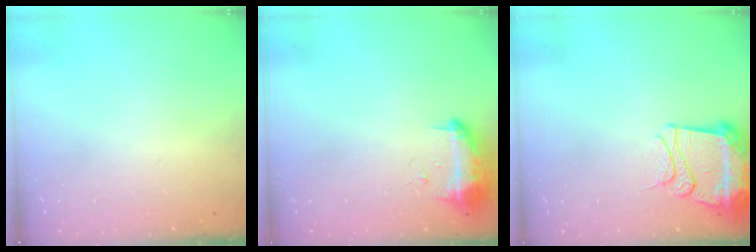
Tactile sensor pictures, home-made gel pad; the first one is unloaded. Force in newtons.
{"total": 10.7, "press": 10.6, "slide": 0.7}
{"total": 13.1, "press": 13.1, "slide": 1.4}